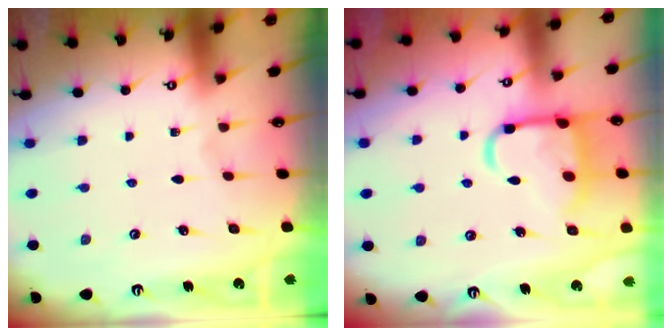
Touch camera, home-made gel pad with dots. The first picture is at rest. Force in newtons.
{"total": 12.8, "press": 12.8, "slide": 1.4}